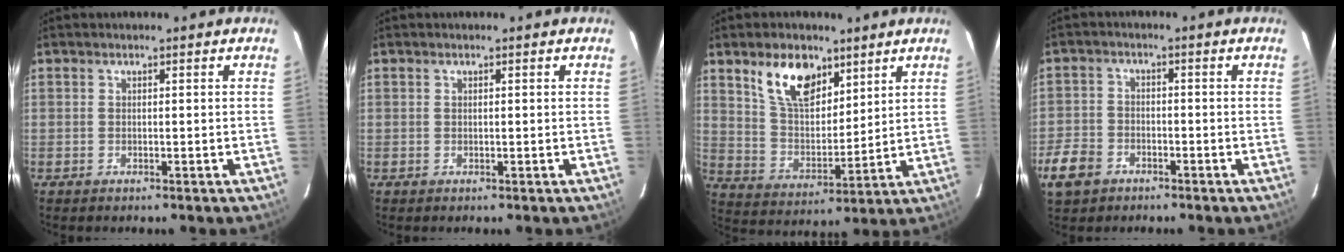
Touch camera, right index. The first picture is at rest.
{"total": 0.0}
{"total": 12.2, "force": [7.4, 6.5, 7.2], "torque": [-0.127, 0.011, 0.144]}
{"total": 7.4, "force": [-4.1, 5.5, 2.9], "torque": [-0.078, 0.013, -0.077]}